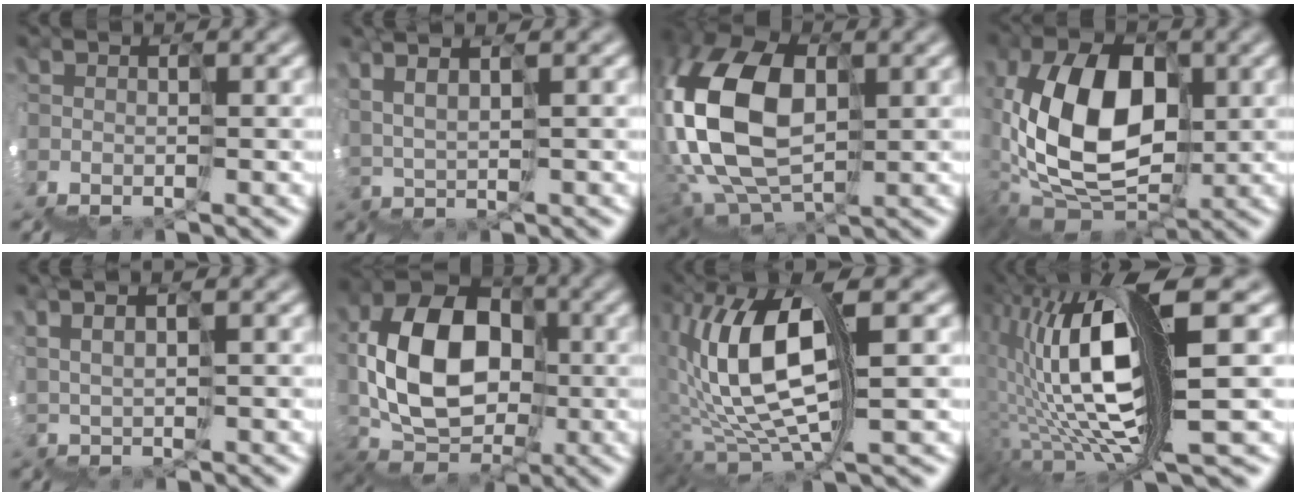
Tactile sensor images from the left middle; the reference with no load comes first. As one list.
[{"total": 3.8, "force": [3.6, -0.2, 0.9], "torque": [-0.004, 0.037, 0.069]}, {"total": 10.5, "force": [3.1, 6.7, 7.5], "torque": [-0.190, 0.040, 0.042]}, {"total": 7.2, "force": [1.9, 5.0, 4.9], "torque": [-0.079, 0.040, 0.021]}, {"total": 3.3, "force": [3.2, -0.4, 0.5], "torque": [0.009, 0.037, 0.060]}, {"total": 6.6, "force": [2.1, 5.0, 3.7], "torque": [-0.049, 0.049, 0.016]}, {"total": 8.5, "force": [2.7, 2.6, 7.7], "torque": [-0.171, 0.031, 0.040]}, {"total": 10.4, "force": [2.7, 1.6, 9.9], "torque": [-0.184, 0.047, 0.049]}]